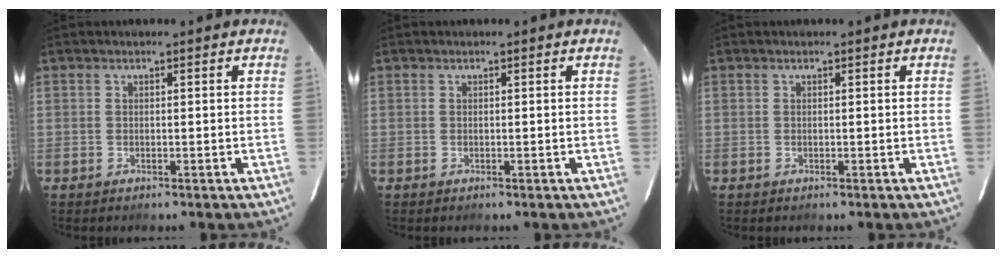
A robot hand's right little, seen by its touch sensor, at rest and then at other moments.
{"total": 0.0}
{"total": 0.0}